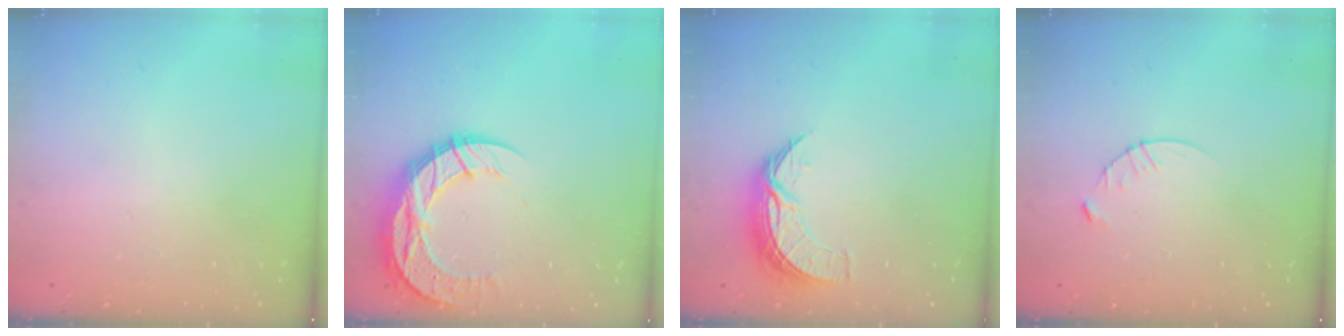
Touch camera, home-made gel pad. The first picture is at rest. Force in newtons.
{"total": 13.1, "press": 13.1, "slide": 0.9}
{"total": 7.9, "press": 7.9, "slide": 0.3}
{"total": 3.9, "press": 3.8, "slide": 0.4}